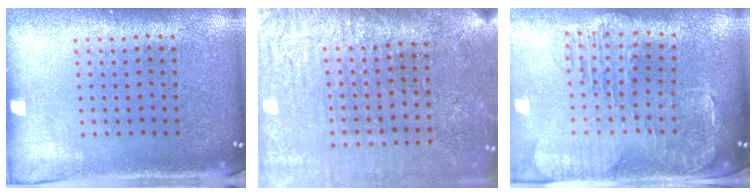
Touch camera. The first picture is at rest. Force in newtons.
{"total": 3.9, "press": 3.3, "slide": 2.1}
{"total": 1.7, "press": 1.6, "slide": 0.6}